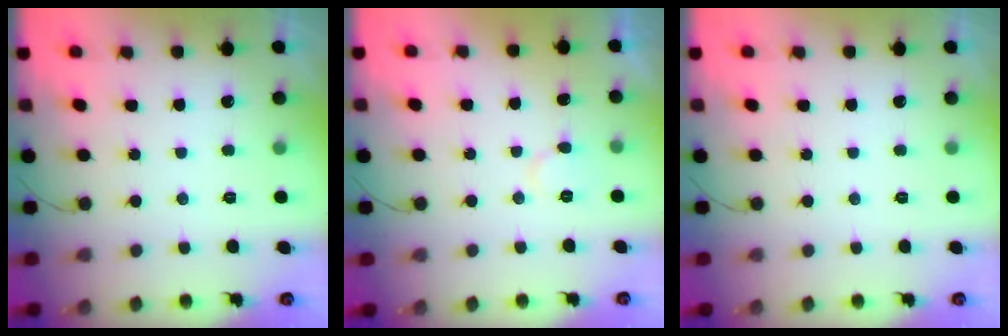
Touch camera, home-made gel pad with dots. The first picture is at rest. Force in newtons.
{"total": 5.3, "press": 5.2, "slide": 0.5}
{"total": 0.0}